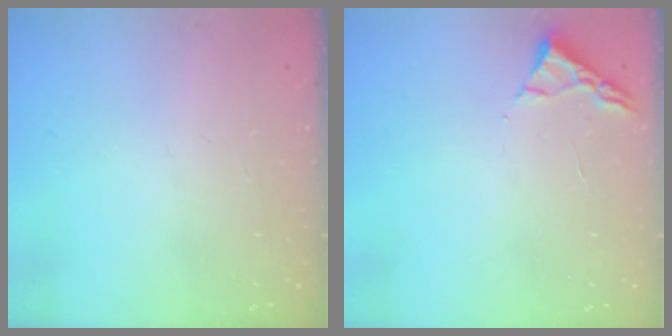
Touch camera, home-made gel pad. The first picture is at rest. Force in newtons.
{"total": 3.0, "press": 2.9, "slide": 0.4}